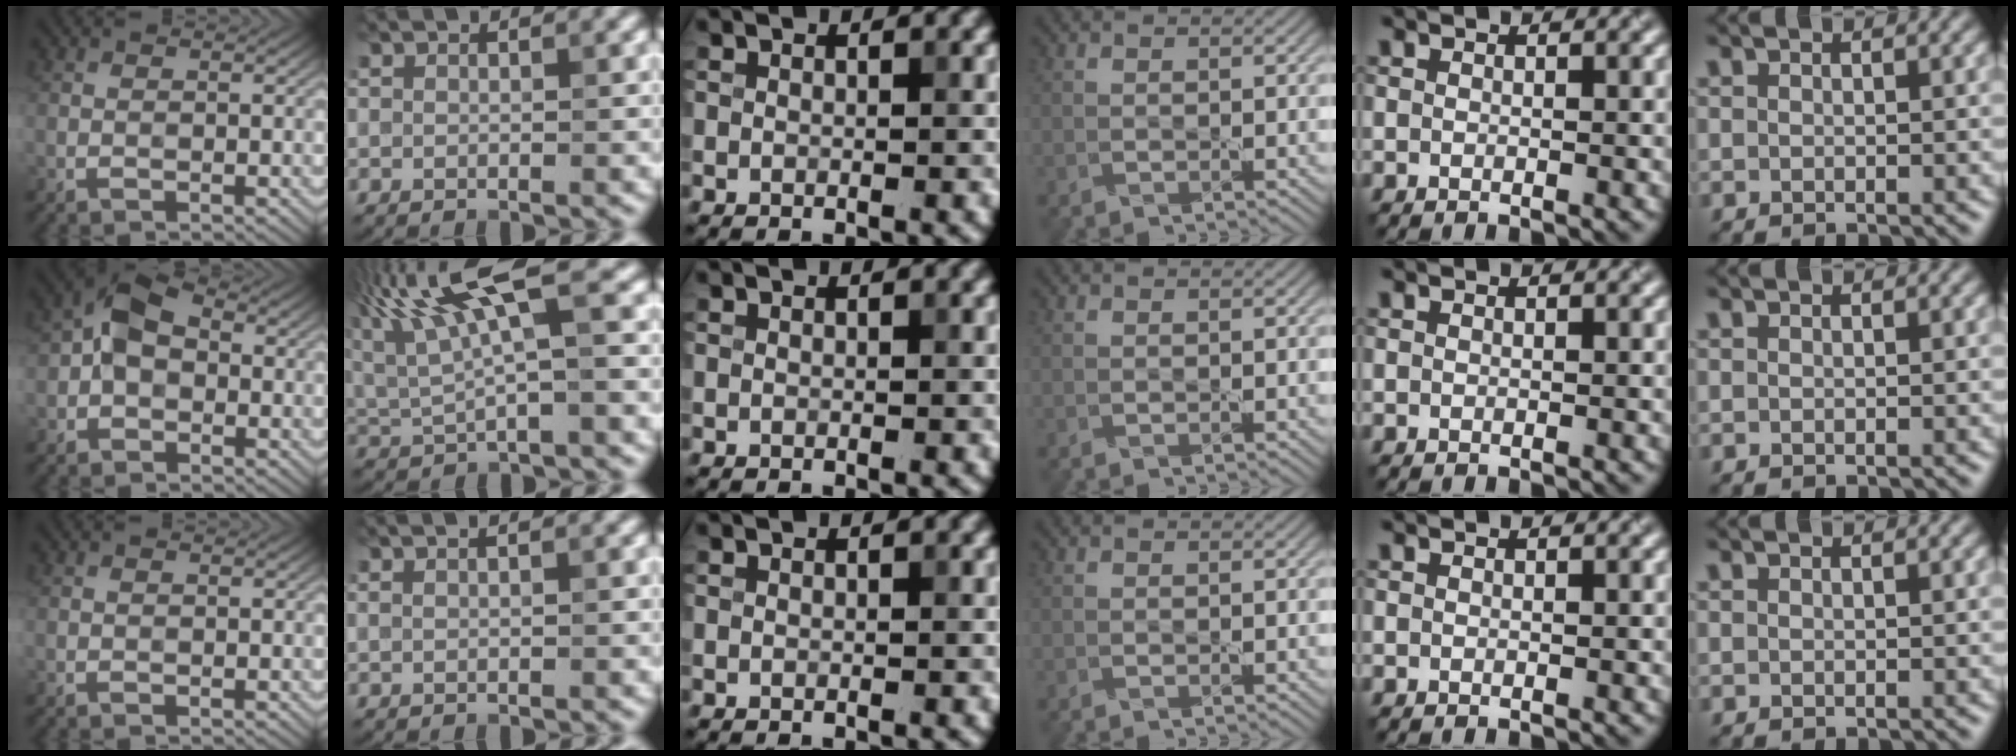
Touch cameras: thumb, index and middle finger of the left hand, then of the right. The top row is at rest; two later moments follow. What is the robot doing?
{"motion": "squeeze", "object": "tweezer"}